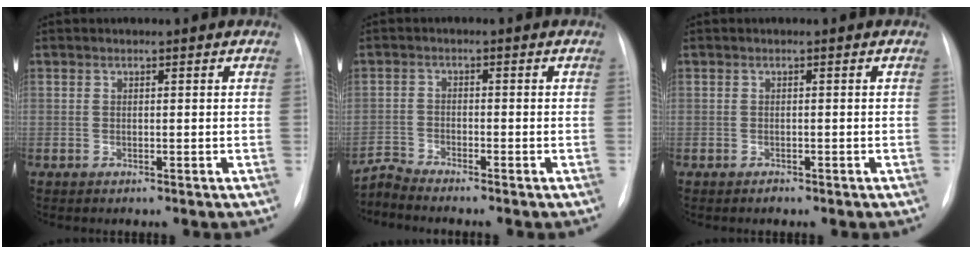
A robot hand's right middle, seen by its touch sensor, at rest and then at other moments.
{"total": 3.2, "force": [-3.0, -1.0, -0.6], "torque": [0.013, -0.015, -0.057]}
{"total": 0.6, "force": [-0.5, 0.3, 0.2], "torque": [-0.006, 0.000, -0.007]}